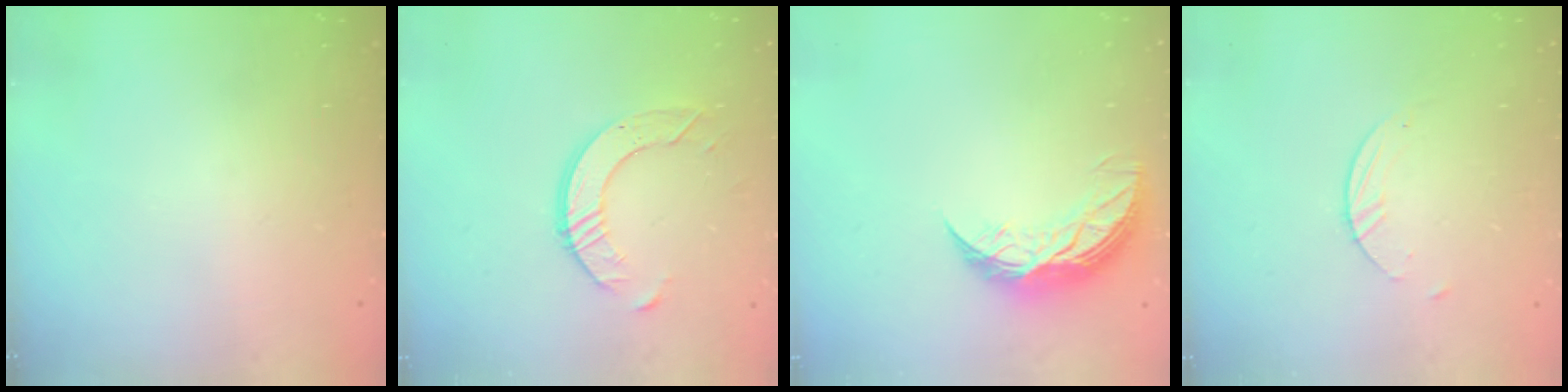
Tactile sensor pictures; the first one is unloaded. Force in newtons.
{"total": 8.3, "press": 8.2, "slide": 0.7}
{"total": 8.9, "press": 8.9, "slide": 0.5}
{"total": 1.5, "press": 1.5, "slide": 0.1}